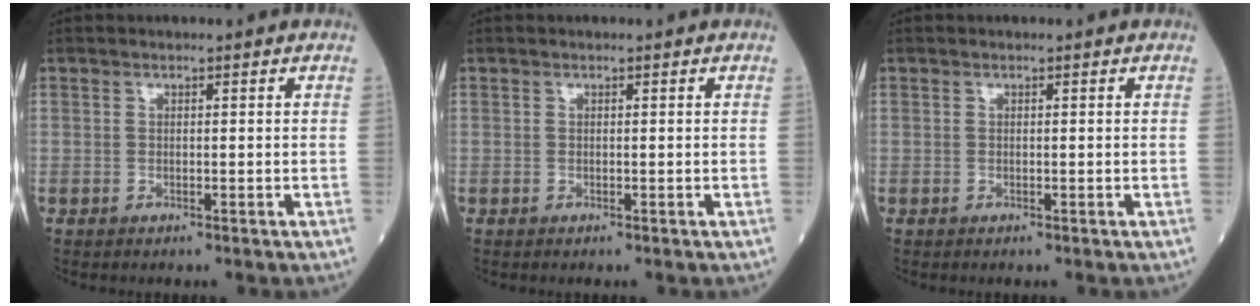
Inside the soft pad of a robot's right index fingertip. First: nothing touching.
{"total": 0.0}
{"total": 0.0}